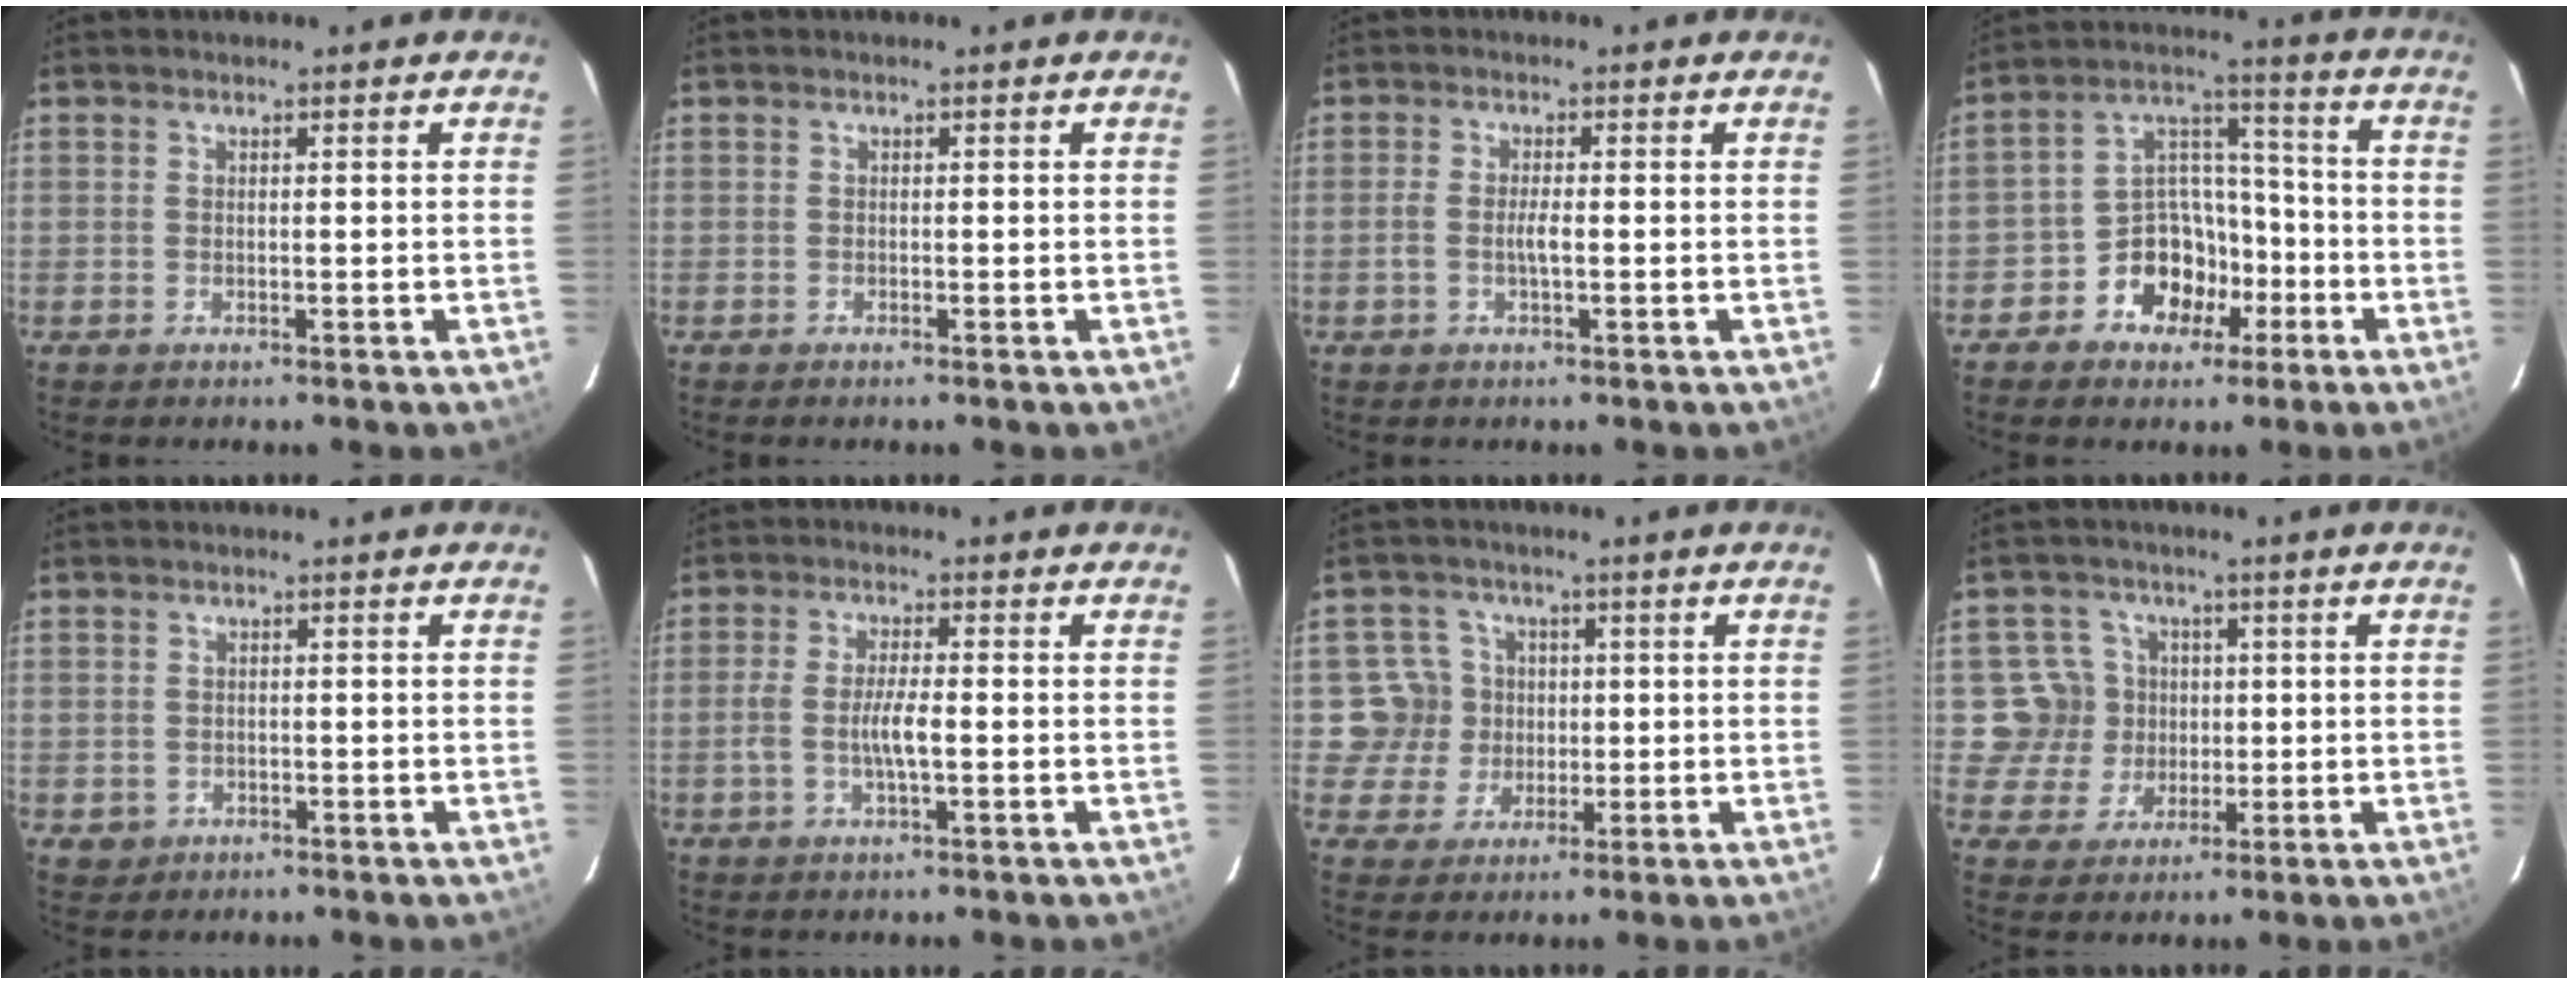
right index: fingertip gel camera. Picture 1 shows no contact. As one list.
[{"total": 1.2, "force": [-0.4, -0.6, -0.9], "torque": [0.020, 0.000, -0.010]}, {"total": 2.4, "force": [-0.7, 0.3, 2.3], "torque": [-0.049, 0.001, -0.014]}, {"total": 9.7, "force": [-5.4, 7.5, 3.2], "torque": [-0.061, 0.044, -0.083]}, {"total": 1.9, "force": [-0.8, 1.6, -0.6], "torque": [0.006, 0.000, -0.006]}, {"total": 5.0, "force": [-1.2, 0.8, 4.8], "torque": [-0.096, 0.001, -0.023]}, {"total": 6.8, "force": [0.1, 6.8, 0.1], "torque": [-0.008, 0.016, -0.002]}, {"total": 7.4, "force": [0.3, 7.4, 0.2], "torque": [-0.015, 0.016, 0.002]}]